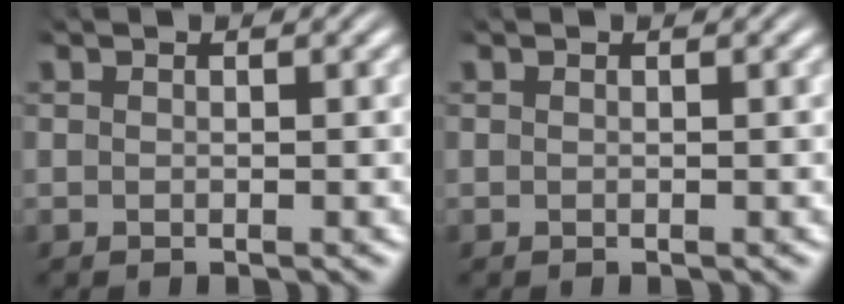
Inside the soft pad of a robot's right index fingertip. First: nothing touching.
{"total": 0.0}